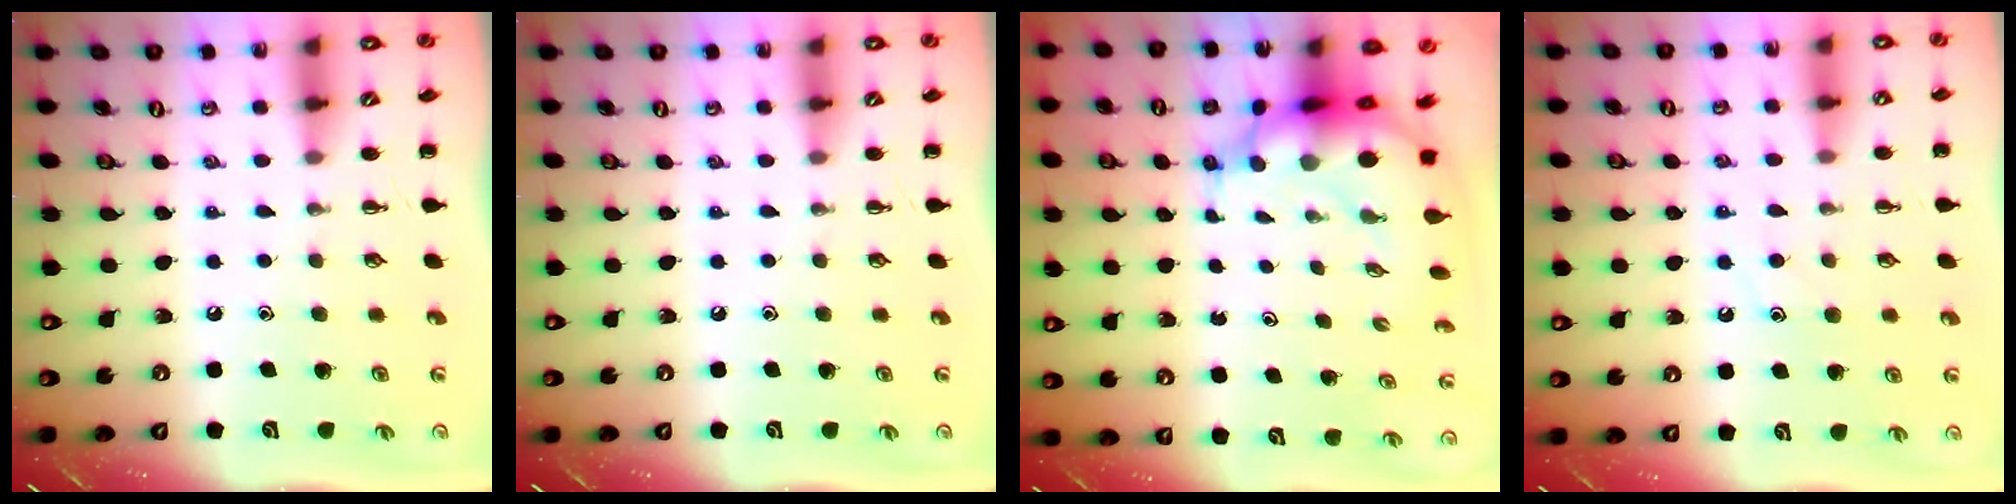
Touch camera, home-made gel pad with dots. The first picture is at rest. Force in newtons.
{"total": 0.0}
{"total": 8.3, "press": 7.9, "slide": 2.4}
{"total": 7.7, "press": 7.6, "slide": 1.1}